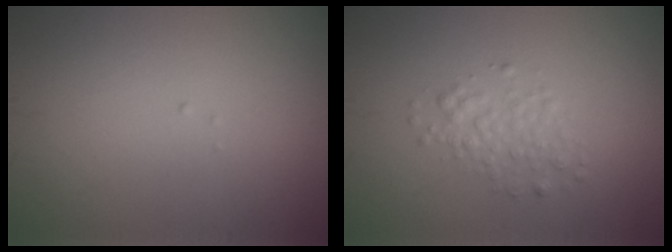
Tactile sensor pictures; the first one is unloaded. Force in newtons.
{"total": 2.0, "press": 2.0, "slide": 0.1}